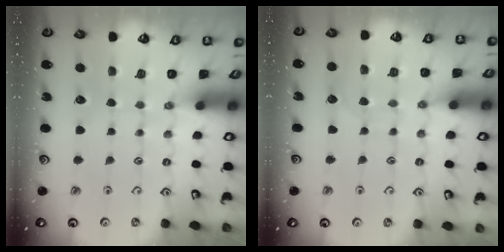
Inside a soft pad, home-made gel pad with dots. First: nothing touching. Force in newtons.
{"total": 6.3, "press": 6.3, "slide": 0.6}